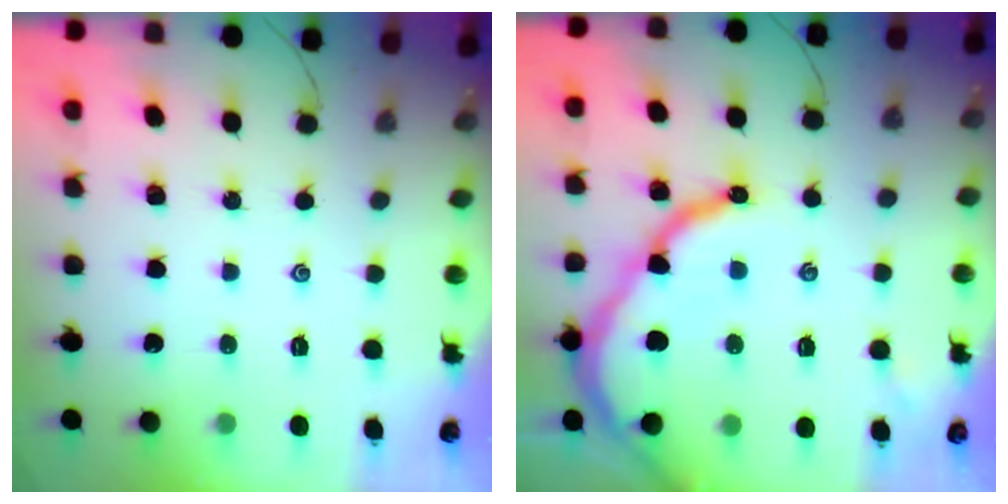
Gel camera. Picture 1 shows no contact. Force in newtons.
{"total": 15.5, "press": 15.4, "slide": 1.4}